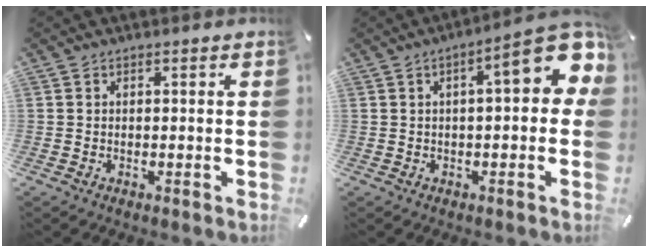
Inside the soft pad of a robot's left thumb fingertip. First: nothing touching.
{"total": 13.6, "force": [4.4, 4.0, 12.2], "torque": [-0.160, -0.030, 0.066]}